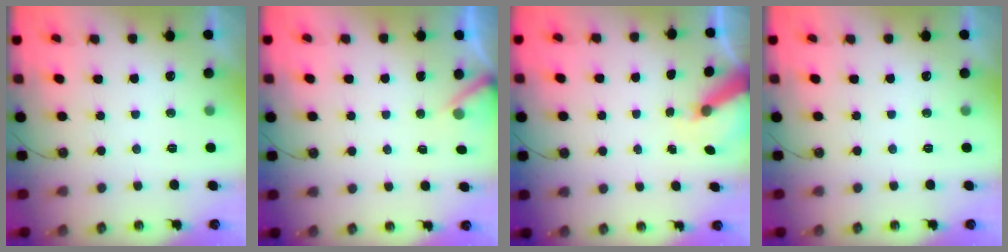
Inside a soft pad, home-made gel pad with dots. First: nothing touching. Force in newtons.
{"total": 3.6, "press": 3.6, "slide": 0.1}
{"total": 6.4, "press": 6.4, "slide": 0.3}
{"total": 0.0}